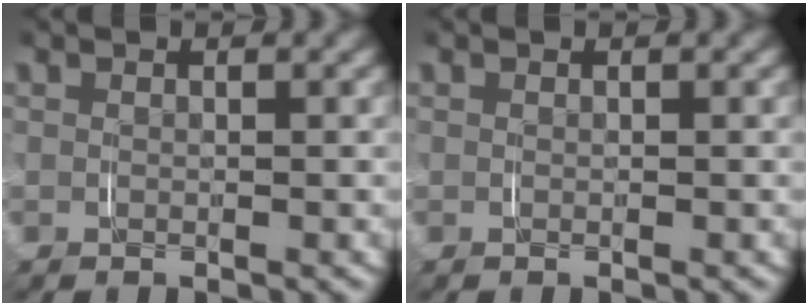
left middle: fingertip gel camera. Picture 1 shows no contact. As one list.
[{"total": 0.0}]